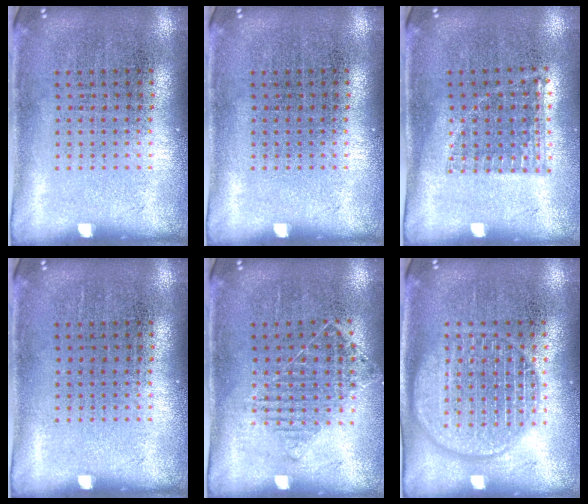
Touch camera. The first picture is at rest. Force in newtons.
{"total": 0.0}
{"total": 0.9, "press": 0.8, "slide": 0.2}
{"total": 0.0}
{"total": 0.9, "press": 0.9, "slide": 0.2}
{"total": 3.3, "press": 3.3, "slide": 0.4}